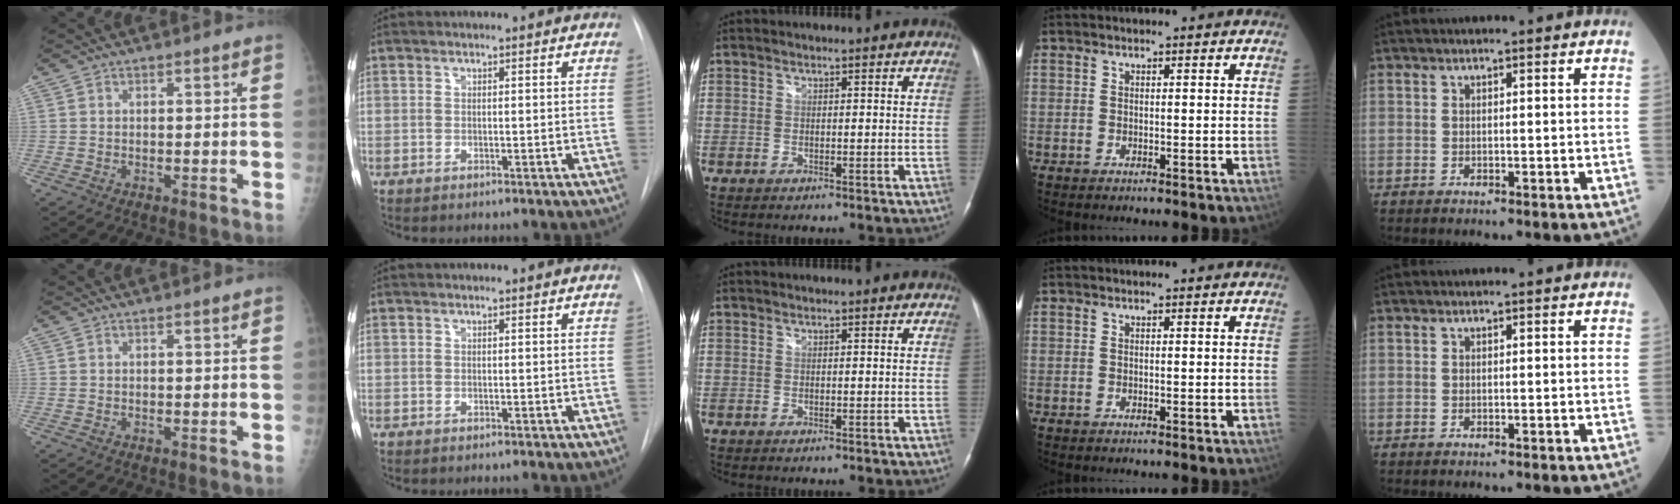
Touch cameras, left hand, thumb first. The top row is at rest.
{}